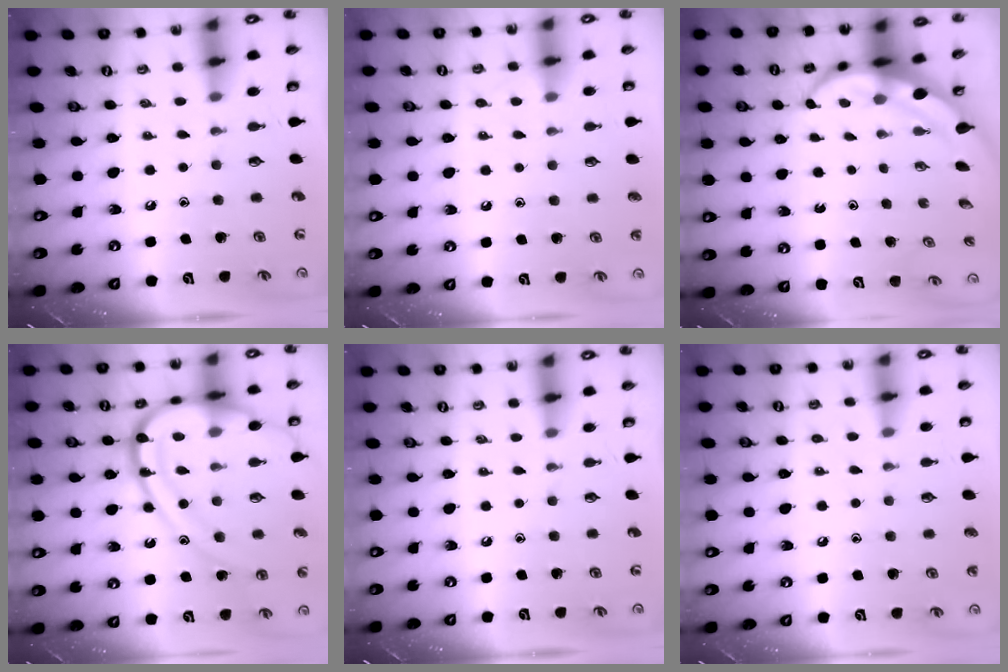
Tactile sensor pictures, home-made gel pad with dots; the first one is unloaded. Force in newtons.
{"total": 2.6, "press": 2.5, "slide": 0.3}
{"total": 4.3, "press": 4.1, "slide": 1.1}
{"total": 22.9, "press": 22.7, "slide": 2.3}
{"total": 0.0}
{"total": 7.2, "press": 7.2, "slide": 0.8}